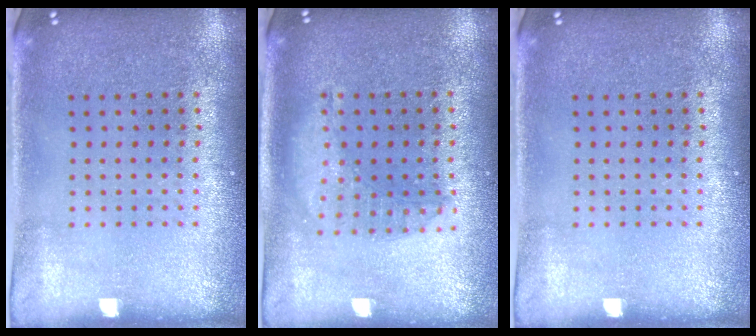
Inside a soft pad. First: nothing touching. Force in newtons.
{"total": 1.4, "press": 1.3, "slide": 0.4}
{"total": 0.0}